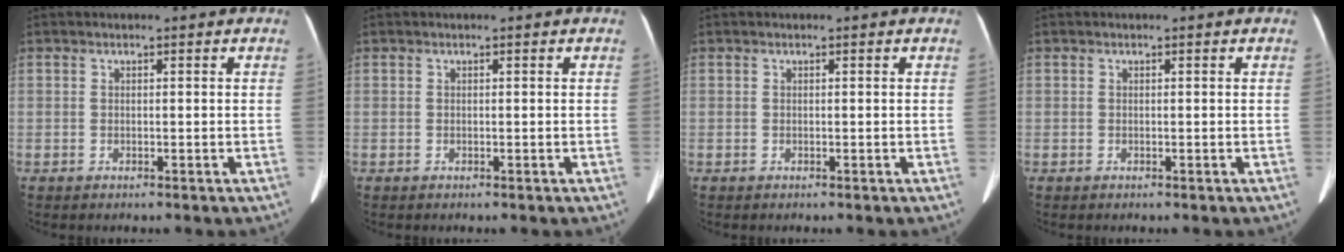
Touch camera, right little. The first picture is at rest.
{"total": 0.0}
{"total": 0.0}
{"total": 0.0}